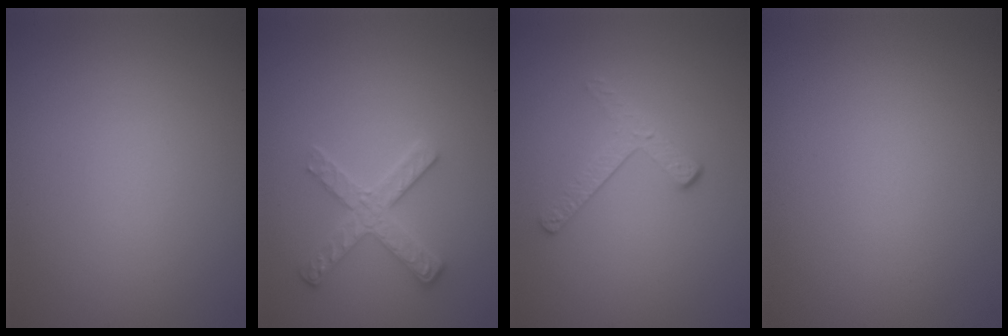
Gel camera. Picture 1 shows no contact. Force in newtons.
{"total": 2.7, "press": 2.6, "slide": 0.5}
{"total": 2.0, "press": 1.4, "slide": 1.5}
{"total": 0.0}